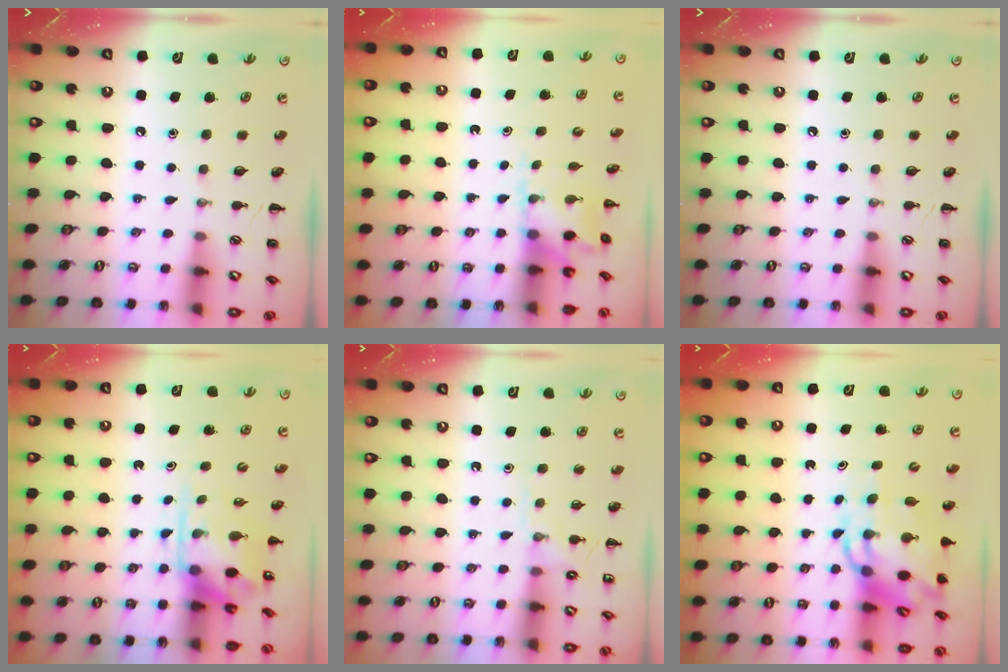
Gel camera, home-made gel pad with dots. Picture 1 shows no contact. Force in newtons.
{"total": 2.5, "press": 2.5, "slide": 0.5}
{"total": 0.0}
{"total": 3.5, "press": 3.4, "slide": 0.6}
{"total": 6.1, "press": 5.9, "slide": 1.5}
{"total": 9.0, "press": 8.6, "slide": 2.6}